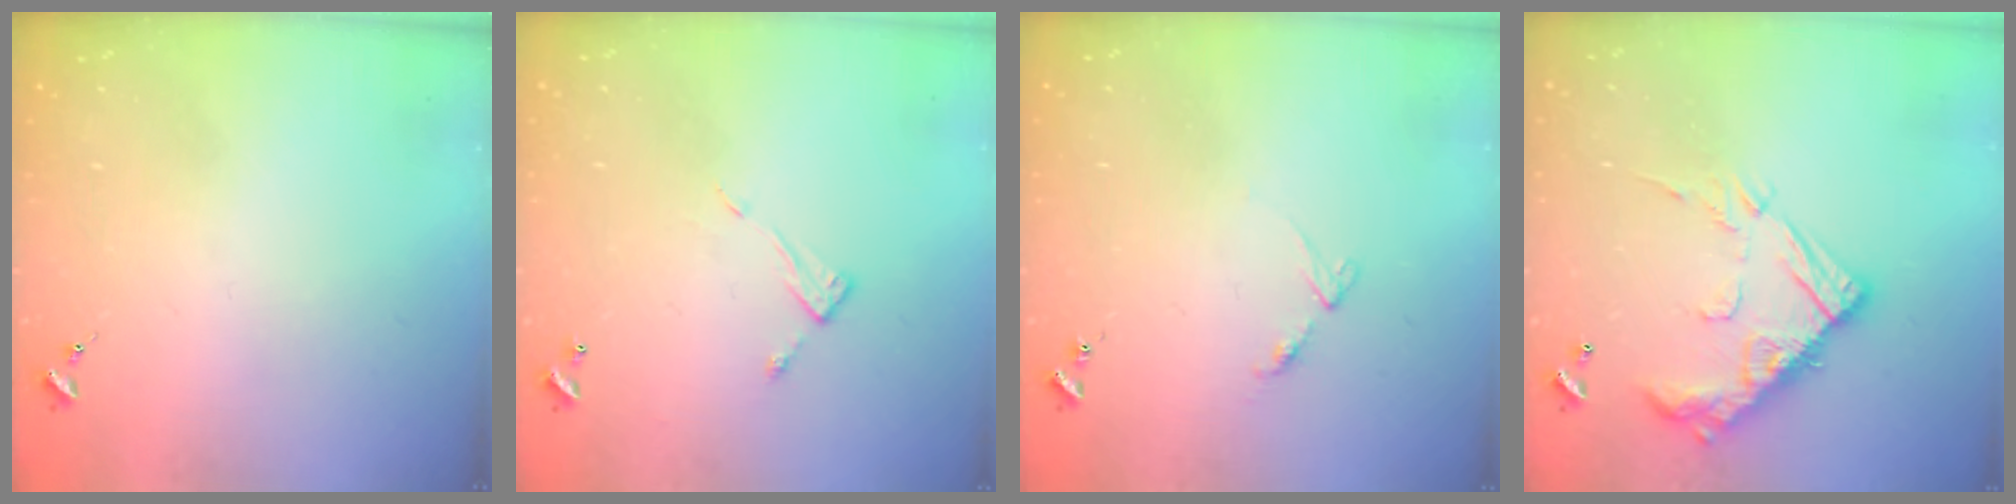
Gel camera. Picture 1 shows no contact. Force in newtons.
{"total": 6.7, "press": 6.7, "slide": 0.2}
{"total": 5.9, "press": 5.9, "slide": 0.7}
{"total": 17.5, "press": 17.4, "slide": 1.3}